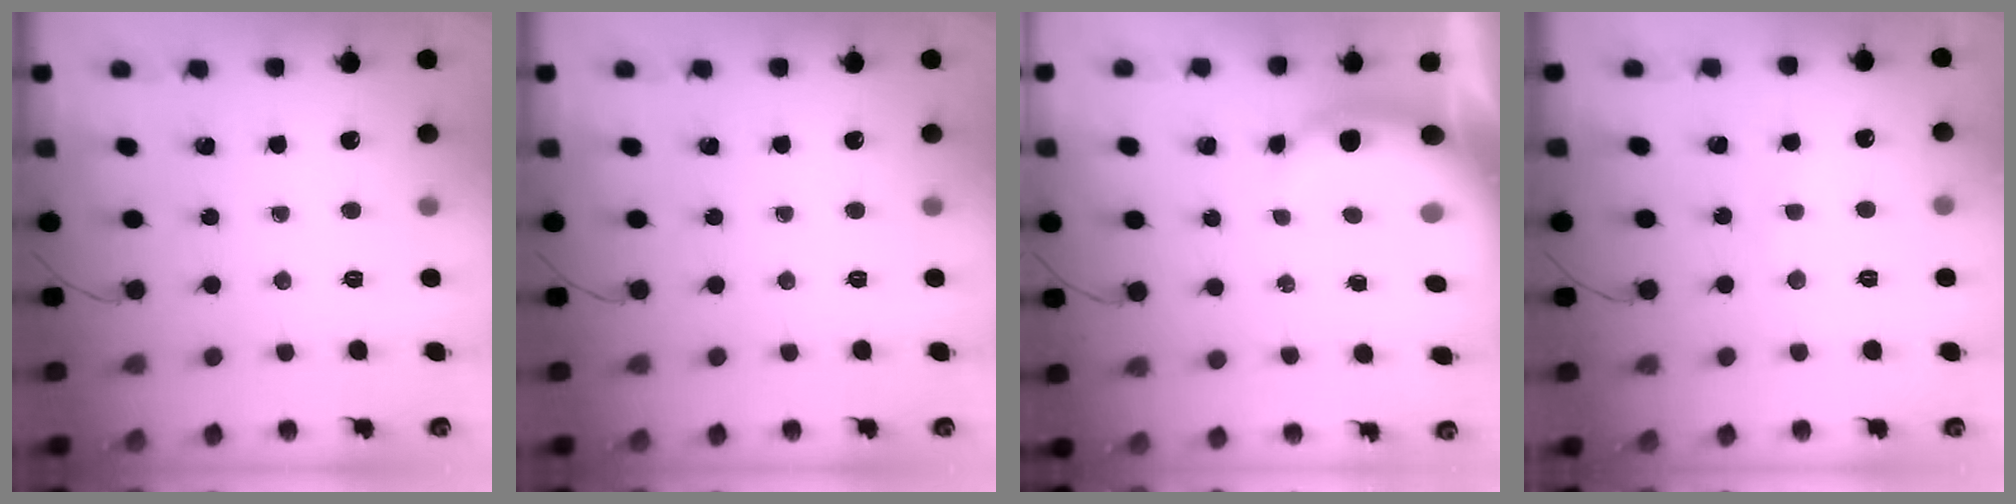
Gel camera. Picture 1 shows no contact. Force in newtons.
{"total": 0.0}
{"total": 7.5, "press": 7.5, "slide": 0.7}
{"total": 4.8, "press": 4.7, "slide": 1.3}